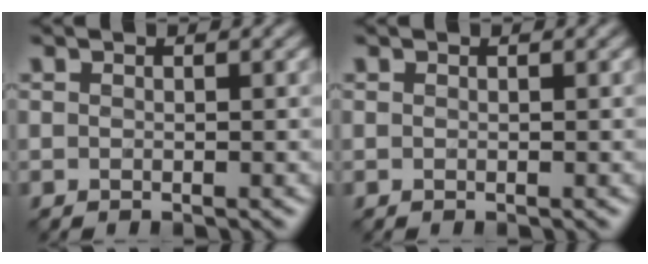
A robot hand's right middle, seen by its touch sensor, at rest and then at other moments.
{"total": 0.0}